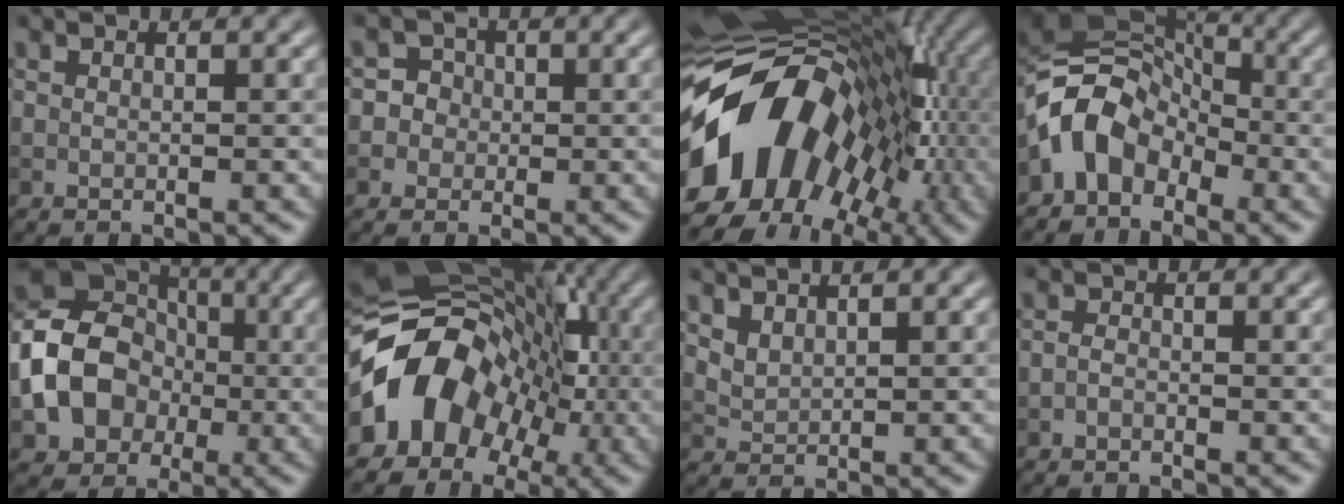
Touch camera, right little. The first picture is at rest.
{"total": 4.1, "force": [-0.2, 4.0, 0.7], "torque": [0.019, 0.024, -0.021]}
{"total": 17.3, "force": [-3.9, 11.8, 12.0], "torque": [-0.205, 0.003, -0.077]}
{"total": 6.5, "force": [-3.0, 4.7, 3.4], "torque": [-0.050, 0.014, -0.075]}
{"total": 10.0, "force": [-1.7, 7.9, 5.9], "torque": [-0.110, -0.003, -0.042]}
{"total": 12.8, "force": [-2.7, 9.7, 7.9], "torque": [-0.124, 0.013, -0.066]}
{"total": 1.7, "force": [1.5, 0.6, 0.7], "torque": [-0.022, 0.002, 0.035]}
{"total": 0.8, "force": [-0.5, 0.3, 0.4], "torque": [-0.007, 0.000, -0.013]}